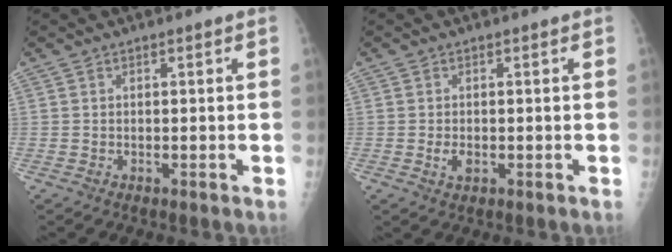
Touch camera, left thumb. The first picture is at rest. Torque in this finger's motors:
{"motor_torque": [-0.14, 0.12, 0.16, -0.01, 0.00]}